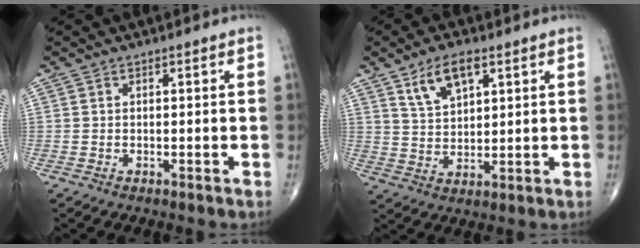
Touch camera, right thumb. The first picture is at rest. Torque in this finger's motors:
{"motor_torque": [0.04, 0.12, 0.17, 0.13, 0.20]}